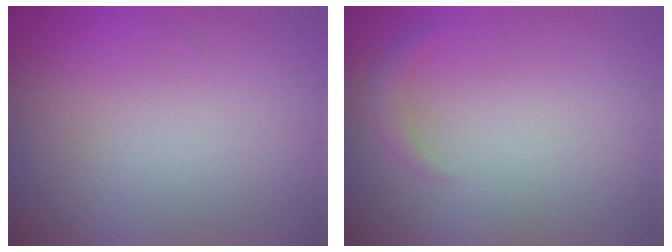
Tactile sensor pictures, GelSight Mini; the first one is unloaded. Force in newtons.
{"total": 1.0, "press": 1.0, "slide": 0.1}